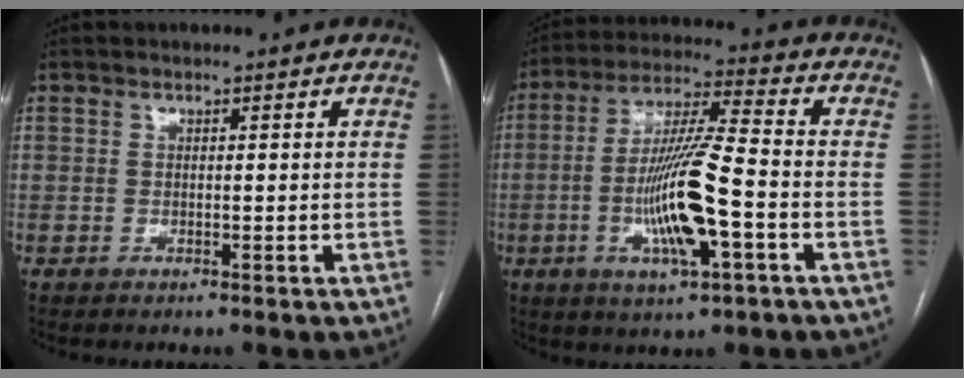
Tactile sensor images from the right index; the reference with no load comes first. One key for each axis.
{"total": 13.1, "fx": -3.4, "fy": 1.2, "fz": 12.6, "tx": -0.244, "ty": -0.005, "tz": -0.062}